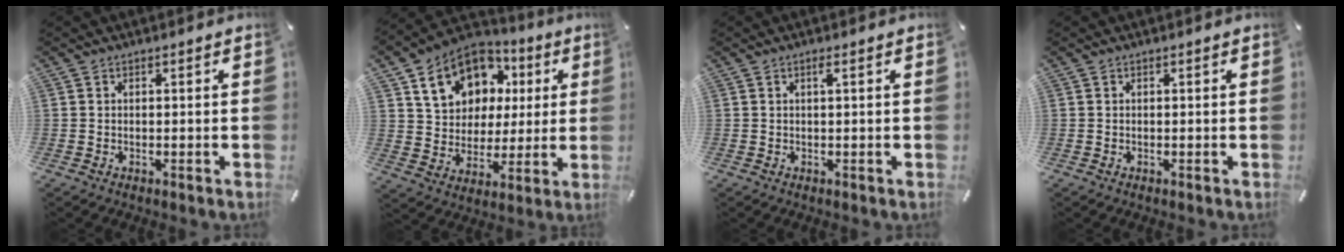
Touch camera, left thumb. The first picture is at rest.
{"total": 13.9, "force": [5.6, 11.7, 5.0], "torque": [-0.093, -0.019, 0.111]}
{"total": 1.1, "force": [0.3, 0.0, 1.0], "torque": [-0.020, 0.001, 0.005]}
{"total": 0.0}